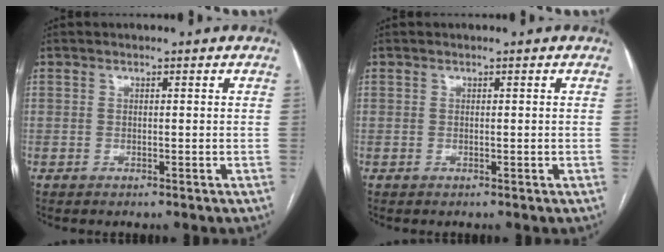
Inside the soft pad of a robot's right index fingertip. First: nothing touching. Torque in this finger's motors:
{"motor_torque": [0.00, 0.00, 0.00, 0.00]}